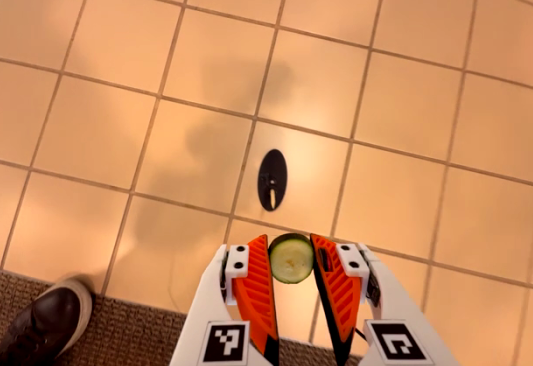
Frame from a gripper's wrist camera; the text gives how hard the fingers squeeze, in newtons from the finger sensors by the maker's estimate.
{"total": 6.3, "left": 6.1, "right": 6.5}